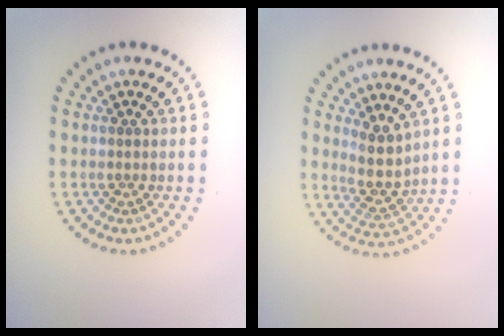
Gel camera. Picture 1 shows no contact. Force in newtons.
{"total": 2.9, "press": 2.3, "slide": 1.7}